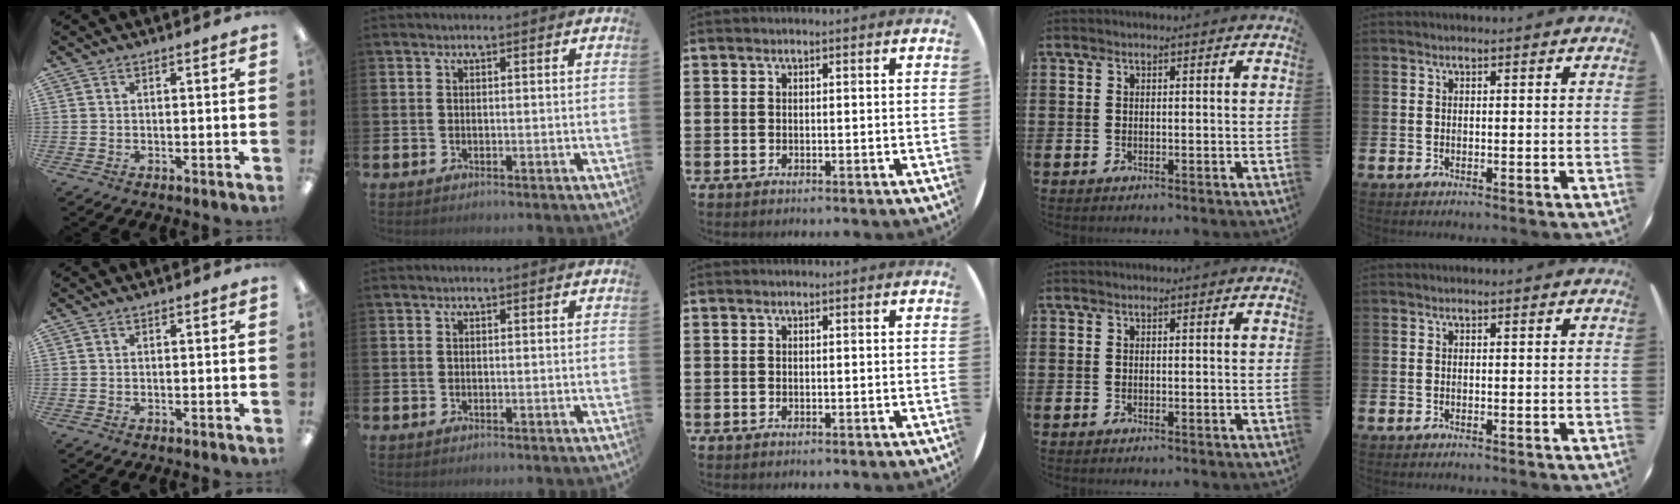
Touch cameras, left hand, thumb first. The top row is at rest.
{}